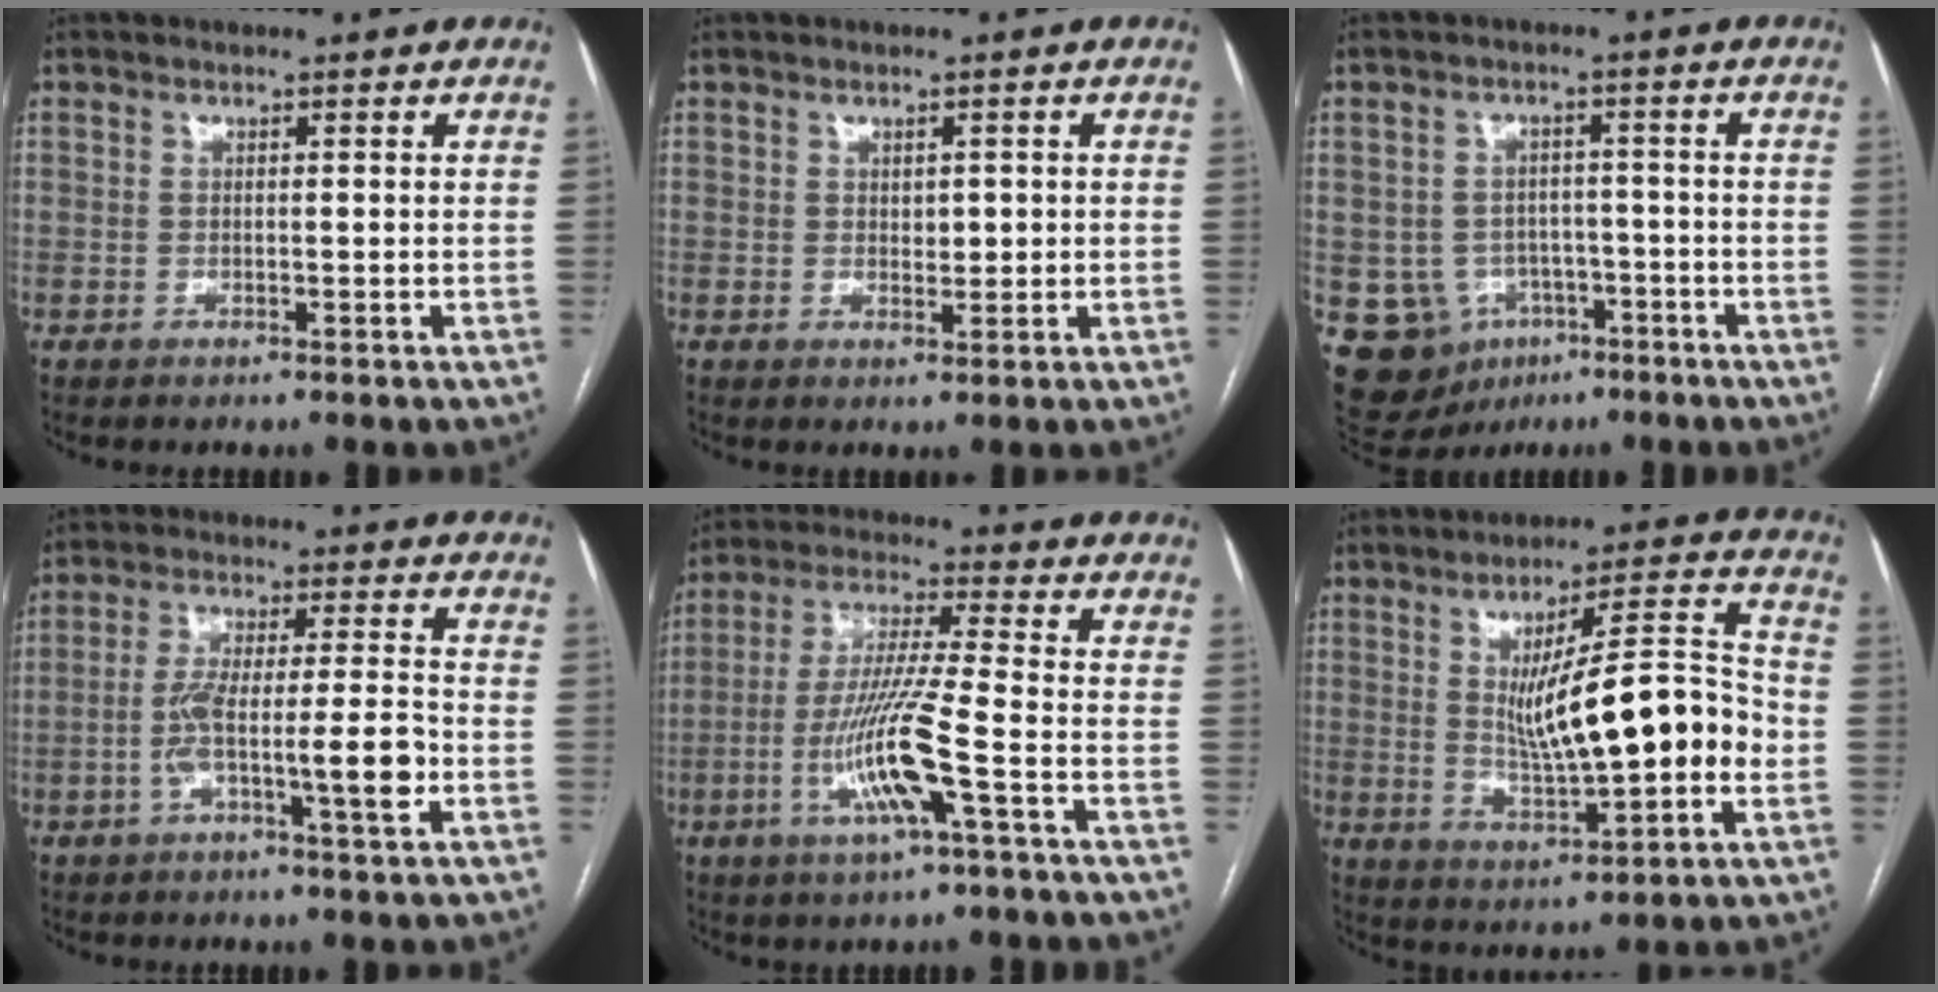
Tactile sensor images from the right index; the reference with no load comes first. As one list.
[{"total": 1.9, "force": [0.3, 1.1, 1.6], "torque": [-0.020, -0.002, 0.006]}, {"total": 10.2, "force": [-3.9, 8.9, 3.1], "torque": [-0.057, 0.021, -0.041]}, {"total": 9.6, "force": [-3.1, 0.6, 9.1], "torque": [-0.163, 0.014, -0.053]}, {"total": 11.0, "force": [-4.0, -0.5, 10.2], "torque": [-0.205, -0.007, -0.081]}, {"total": 15.6, "force": [-0.5, 2.4, 15.5], "torque": [-0.246, 0.013, -0.003]}]